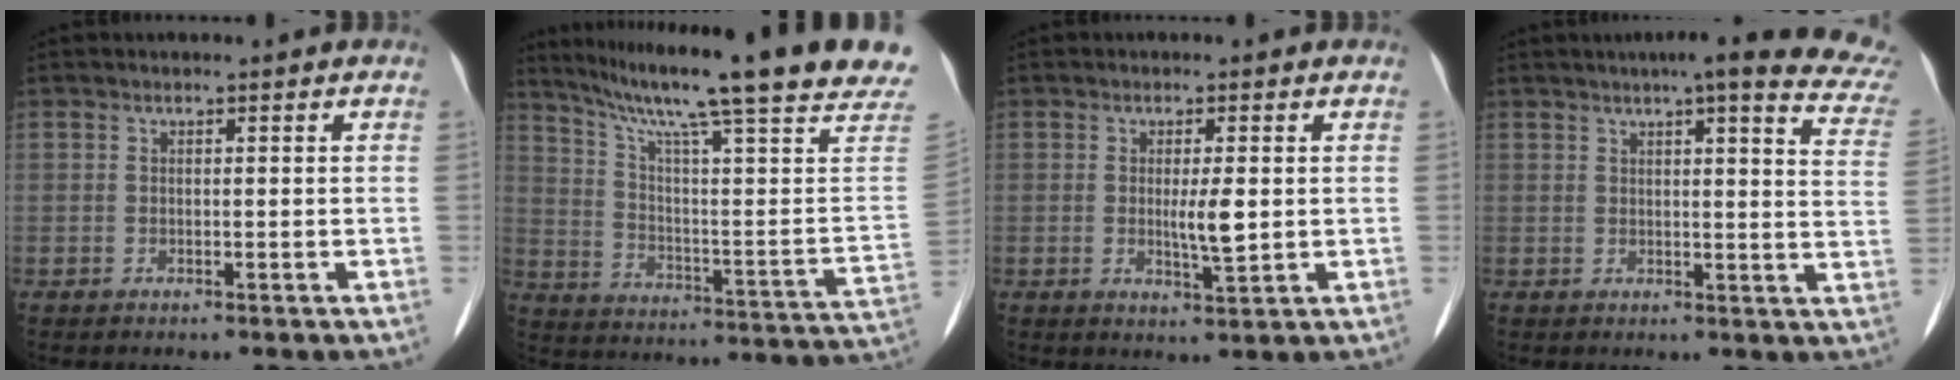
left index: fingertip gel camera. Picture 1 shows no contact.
{"total": 25.0, "force": [18.5, 0.1, 16.8], "torque": [-0.262, -0.037, 0.254]}
{"total": 3.6, "force": [0.2, 0.6, 3.6], "torque": [-0.064, -0.006, 0.004]}
{"total": 18.0, "force": [15.2, 2.0, 9.5], "torque": [-0.105, -0.016, 0.160]}